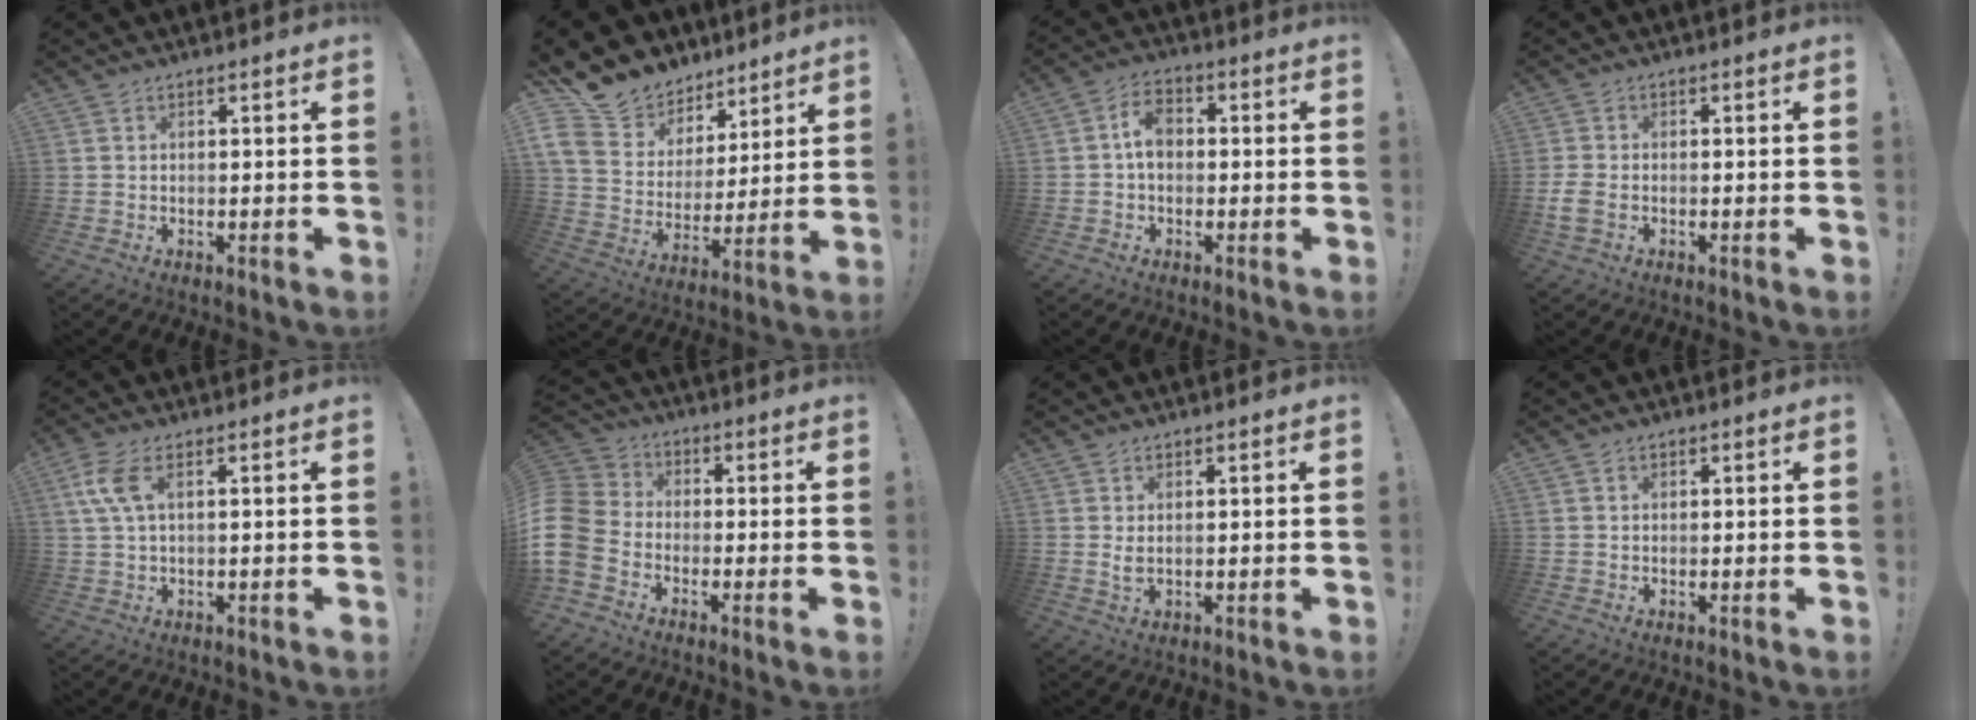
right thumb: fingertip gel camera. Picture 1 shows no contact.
{"total": 15.0, "force": [10.5, 10.1, 3.7], "torque": [-0.066, -0.078, 0.214]}
{"total": 6.4, "force": [0.1, 4.6, 4.4], "torque": [-0.074, 0.015, 0.005]}
{"total": 4.2, "force": [-1.2, 2.6, 3.0], "torque": [-0.074, 0.004, -0.019]}
{"total": 6.4, "force": [1.9, 2.4, 5.6], "torque": [-0.118, 0.005, 0.038]}
{"total": 10.7, "force": [-4.9, 7.9, 5.3], "torque": [-0.124, 0.036, -0.087]}
{"total": 2.5, "force": [0.6, 1.2, 2.1], "torque": [-0.040, -0.005, 0.008]}
{"total": 0.6, "force": [0.3, 0.5, 0.0], "torque": [0.007, -0.002, 0.004]}